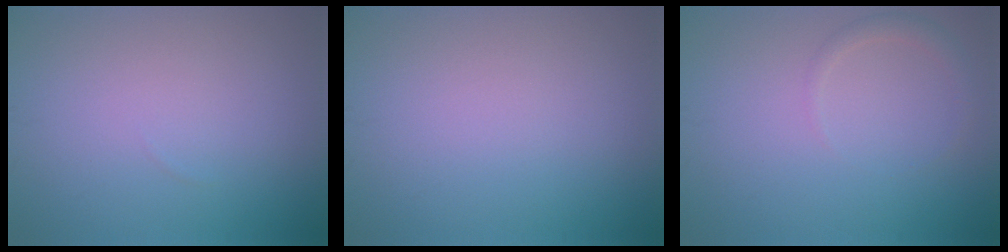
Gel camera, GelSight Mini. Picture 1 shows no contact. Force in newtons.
{"total": 0.0}
{"total": 1.3, "press": 1.3, "slide": 0.1}